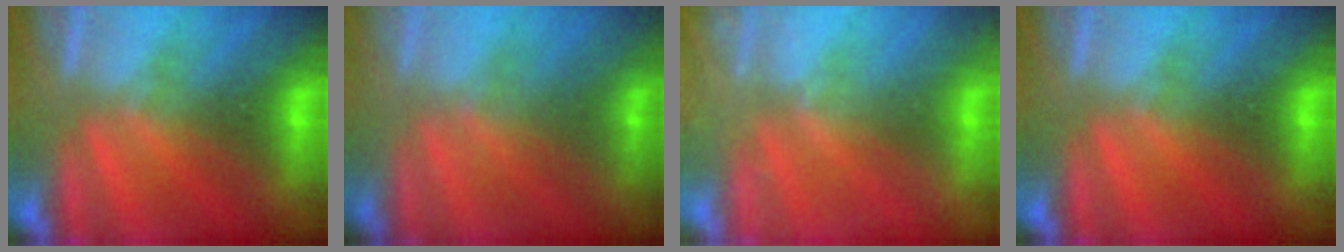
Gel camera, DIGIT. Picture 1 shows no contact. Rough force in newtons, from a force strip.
{"total": 1.8}
{"total": 2.2}
{"total": 0.0}